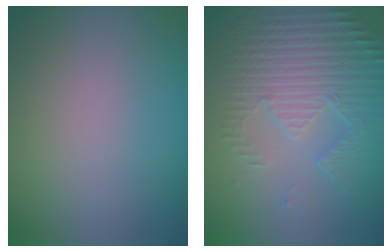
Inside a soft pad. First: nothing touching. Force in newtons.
{"total": 5.6, "press": 3.5, "slide": 4.3}